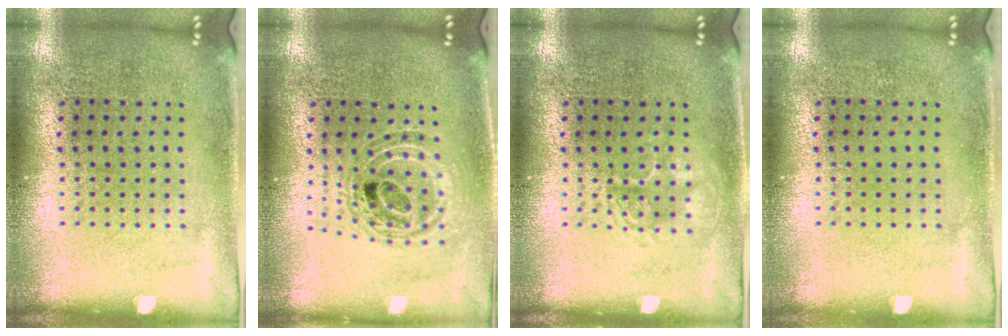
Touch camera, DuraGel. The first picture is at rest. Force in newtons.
{"total": 0.8, "press": 0.8, "slide": 0.2}
{"total": 1.8, "press": 1.7, "slide": 0.2}
{"total": 0.0}